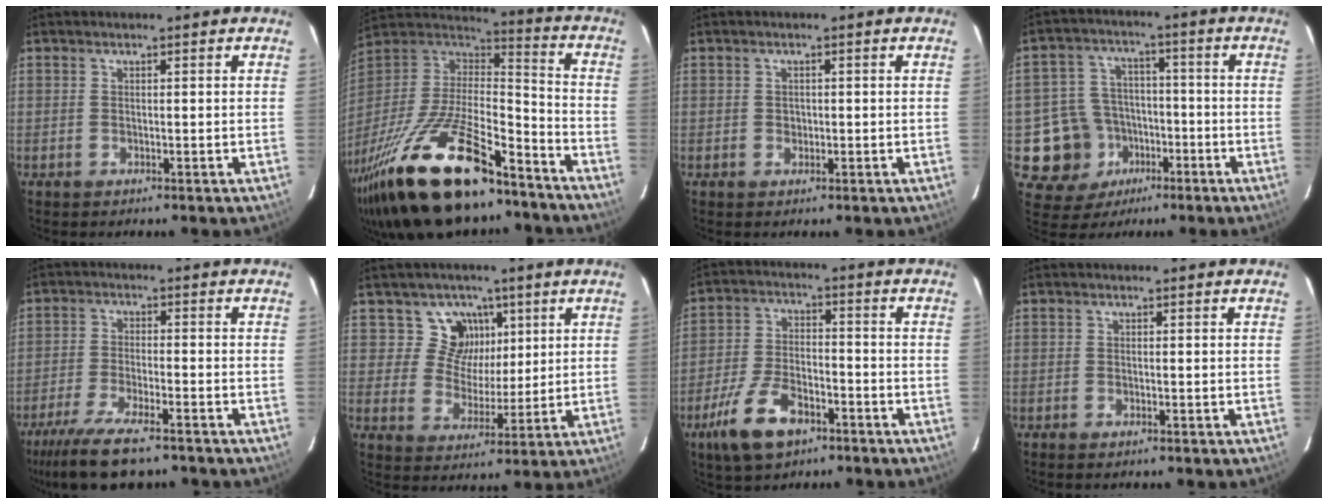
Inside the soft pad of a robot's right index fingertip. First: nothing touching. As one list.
[{"total": 32.0, "force": [-21.9, 11.4, 20.4], "torque": [-0.411, -0.036, -0.355]}, {"total": 1.1, "force": [-0.1, 1.1, 0.2], "torque": [-0.001, 0.002, 0.000]}, {"total": 11.7, "force": [-4.6, 10.5, 2.2], "torque": [-0.076, 0.029, -0.058]}, {"total": 12.9, "force": [-10.1, 2.9, 7.5], "torque": [-0.174, -0.038, -0.177]}, {"total": 8.5, "force": [3.9, 7.4, 1.7], "torque": [-0.021, -0.013, 0.062]}, {"total": 11.5, "force": [-6.9, 5.4, 7.4], "torque": [-0.171, -0.007, -0.125]}, {"total": 0.7, "force": [-0.6, 0.1, 0.4], "torque": [-0.008, -0.001, -0.011]}]